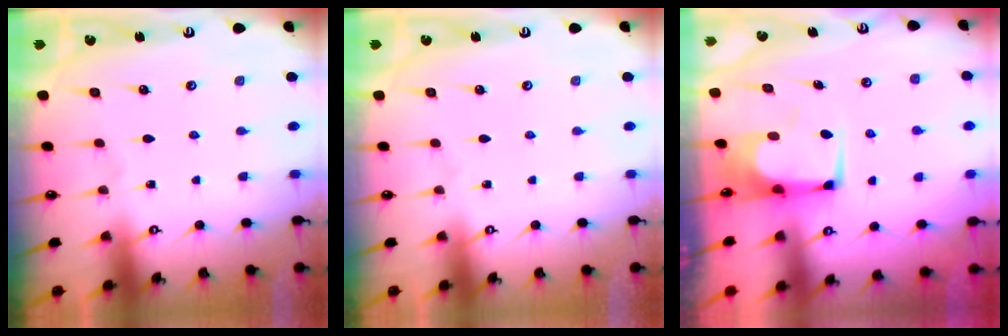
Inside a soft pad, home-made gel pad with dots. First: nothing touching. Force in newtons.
{"total": 0.0}
{"total": 1.2, "press": 1.2, "slide": 0.2}